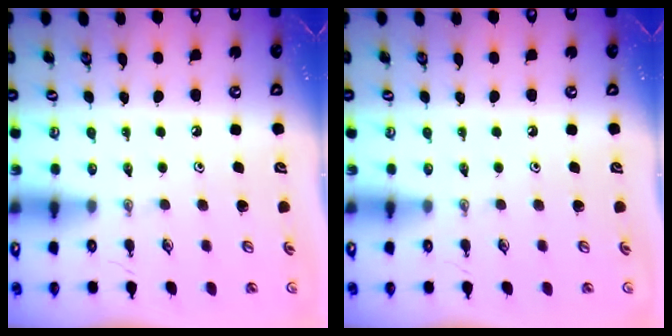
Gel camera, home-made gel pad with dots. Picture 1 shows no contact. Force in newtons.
{"total": 0.0}